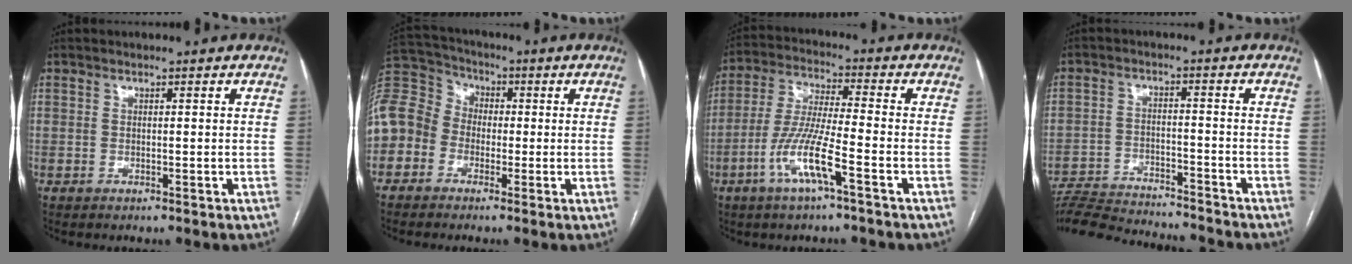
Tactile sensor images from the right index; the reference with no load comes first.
{"total": 16.5, "force": [-3.3, 14.7, 6.7], "torque": [-0.212, 0.074, -0.067]}
{"total": 10.2, "force": [-4.7, 0.6, 9.1], "torque": [-0.191, -0.002, -0.094]}
{"total": 17.6, "force": [-16.6, 2.1, 5.4], "torque": [-0.116, -0.007, -0.252]}